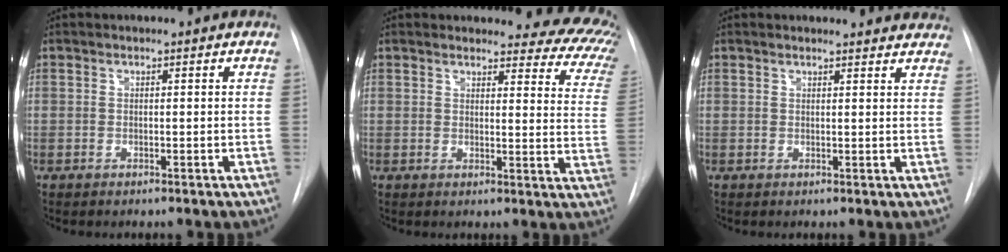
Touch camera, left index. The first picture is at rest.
{"total": 13.7, "force": [12.4, 4.2, 4.2], "torque": [-0.002, -0.070, 0.092]}
{"total": 8.9, "force": [8.5, 1.9, 1.6], "torque": [0.009, -0.009, 0.065]}